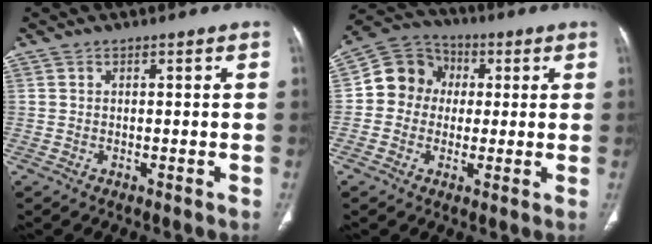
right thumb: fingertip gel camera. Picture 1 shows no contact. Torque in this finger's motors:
{"motor_torque": [0.59, 2.00, 0.47, -0.64, 0.01]}